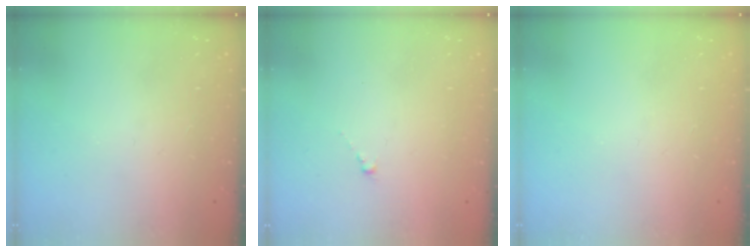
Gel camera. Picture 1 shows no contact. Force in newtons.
{"total": 0.0}
{"total": 0.0}